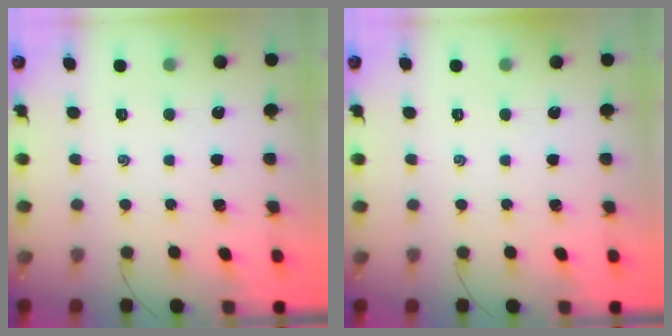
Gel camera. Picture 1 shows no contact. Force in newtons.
{"total": 0.0}